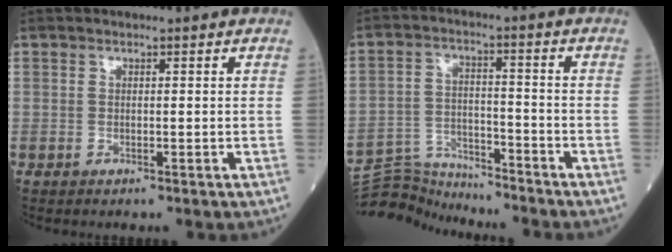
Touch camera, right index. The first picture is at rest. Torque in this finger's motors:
{"motor_torque": [-1.90, -0.24, -0.90, -0.21]}